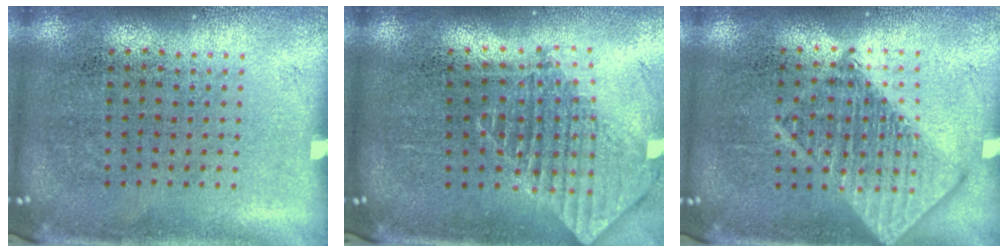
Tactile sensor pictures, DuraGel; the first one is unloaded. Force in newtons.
{"total": 1.9, "press": 1.5, "slide": 1.2}
{"total": 2.0, "press": 2.0, "slide": 0.2}